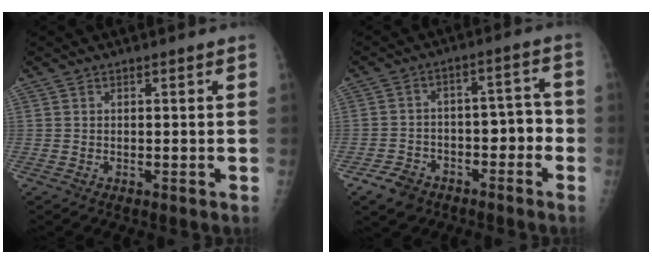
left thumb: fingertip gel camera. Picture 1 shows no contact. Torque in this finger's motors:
{"motor_torque": [-0.18, 0.29, -0.06, -0.10, 0.04]}